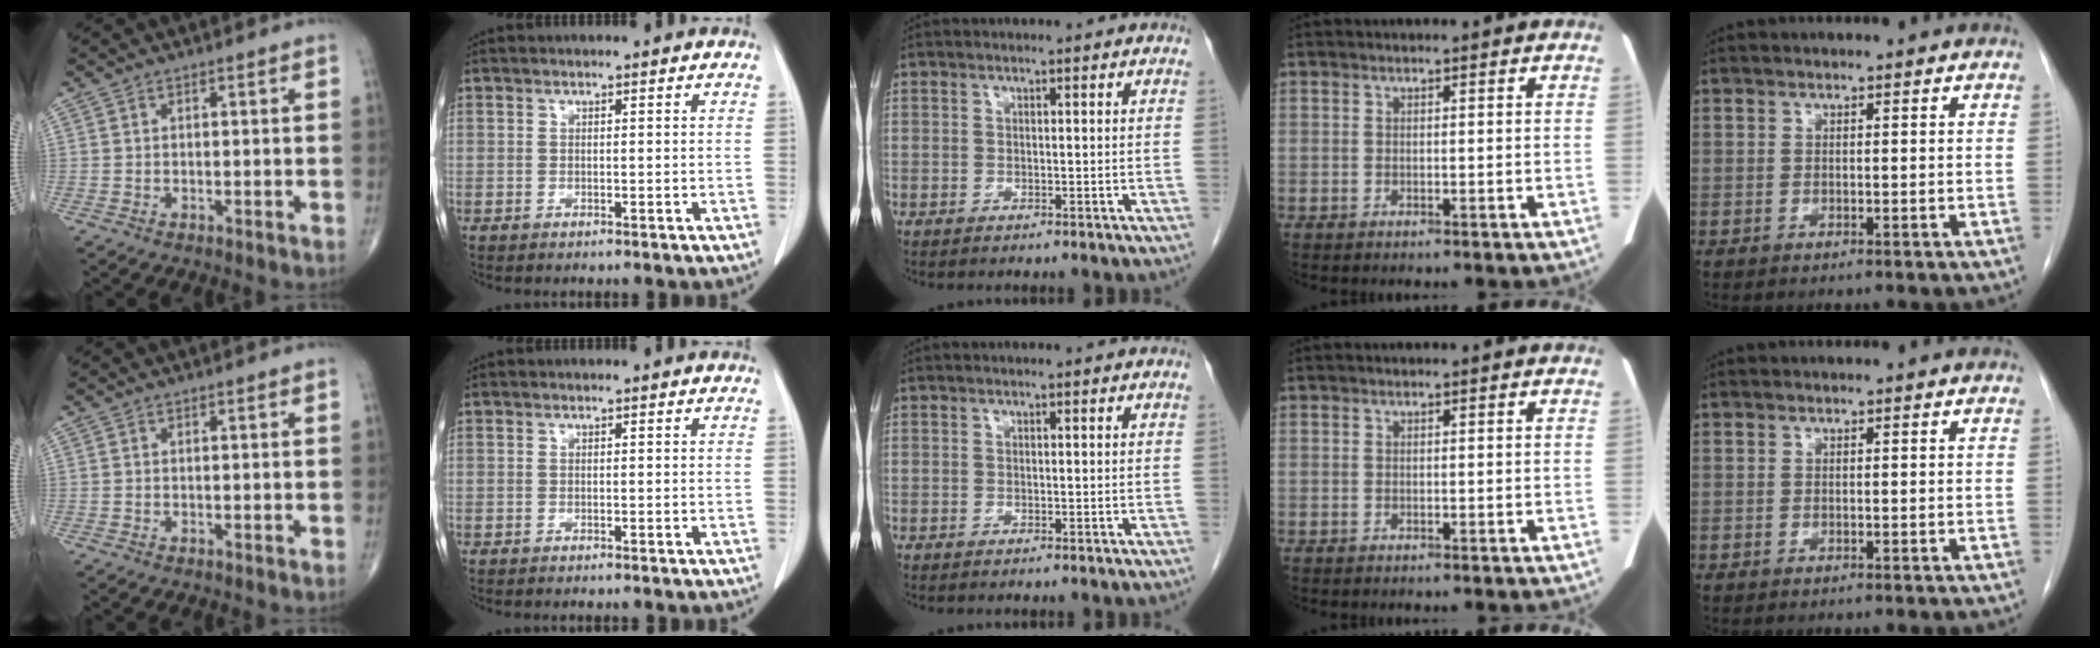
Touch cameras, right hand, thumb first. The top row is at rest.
{}